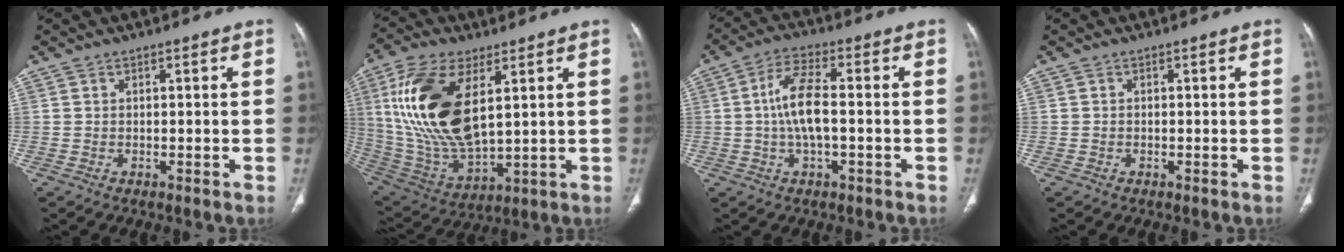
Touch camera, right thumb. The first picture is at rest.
{"total": 21.0, "force": [5.9, 10.0, 17.5], "torque": [-0.354, -0.027, 0.121]}
{"total": 8.2, "force": [-0.4, 3.1, 7.6], "torque": [-0.162, 0.017, -0.014]}
{"total": 0.0}